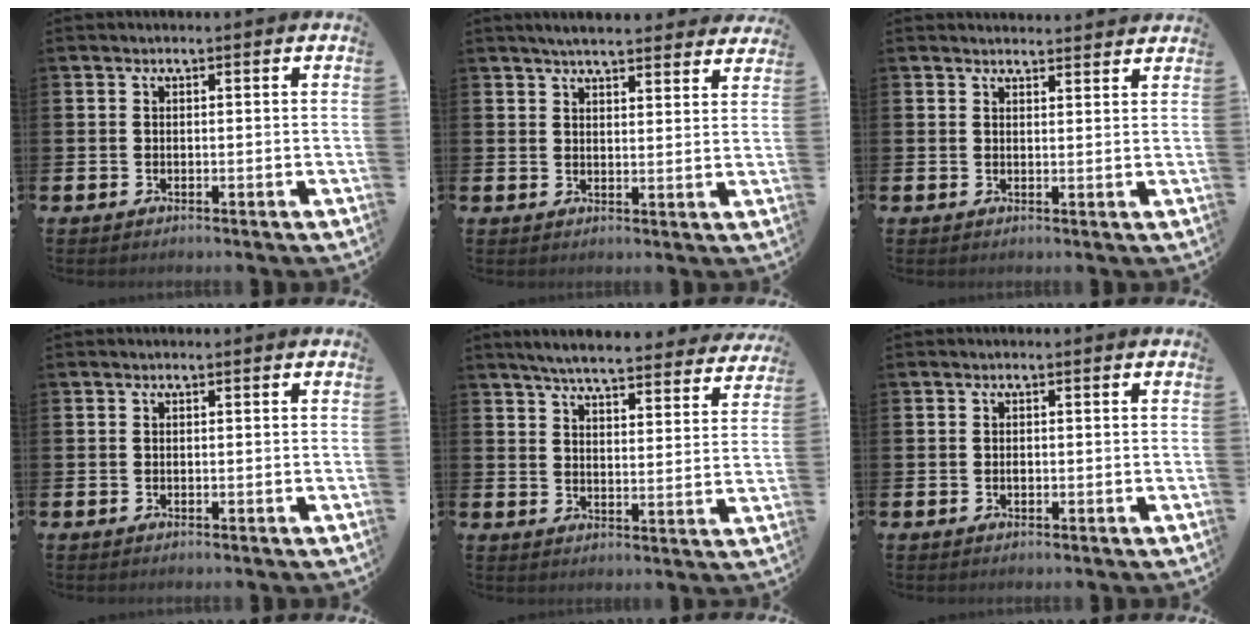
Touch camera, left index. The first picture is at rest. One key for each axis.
{"total": 4.5, "fx": 4.2, "fy": 0.5, "fz": 1.3, "tx": -0.026, "ty": -0.020, "tz": 0.074}
{"total": 2.2, "fx": 2.2, "fy": 0.2, "fz": -0.1, "tx": 0.008, "ty": -0.015, "tz": 0.038}
{"total": 0.0}
{"total": 5.8, "fx": 5.5, "fy": 0.3, "fz": 1.7, "tx": -0.042, "ty": -0.041, "tz": 0.092}
{"total": 0.6, "fx": -0.1, "fy": 0.4, "fz": 0.4, "tx": -0.004, "ty": 0.000, "tz": -0.004}